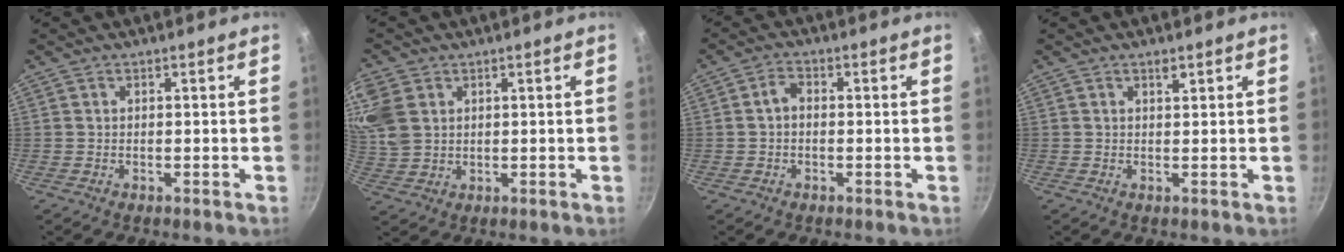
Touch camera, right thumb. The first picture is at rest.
{"total": 10.6, "force": [3.8, 8.1, 5.8], "torque": [-0.127, 0.000, 0.081]}
{"total": 2.9, "force": [-0.1, 2.0, 2.1], "torque": [-0.036, 0.012, -0.006]}
{"total": 1.4, "force": [0.9, 0.4, 1.0], "torque": [-0.015, -0.006, 0.015]}